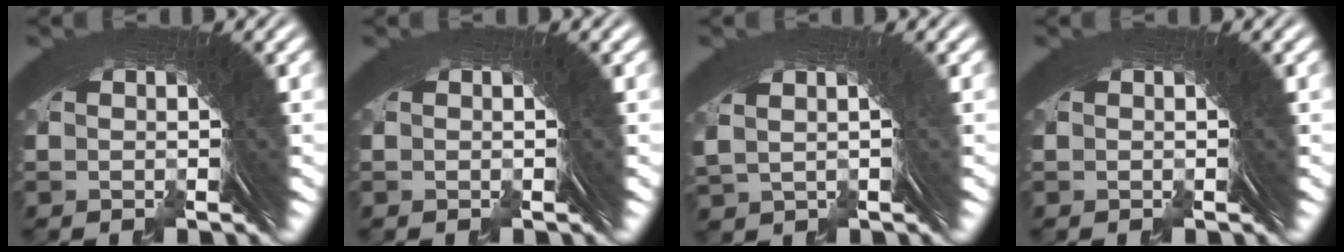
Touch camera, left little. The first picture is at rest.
{"total": 0.0}
{"total": 1.0, "force": [0.2, 0.7, 0.6], "torque": [-0.018, -0.004, 0.015]}
{"total": 0.0}